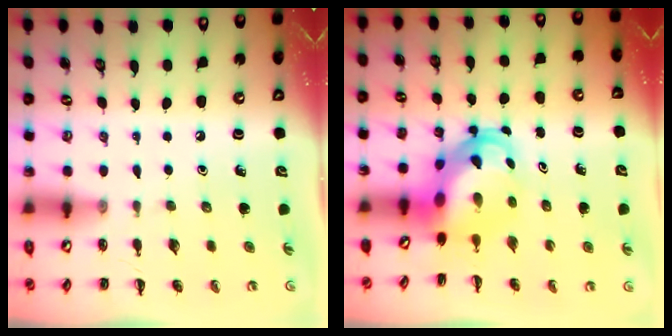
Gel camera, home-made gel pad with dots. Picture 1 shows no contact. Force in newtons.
{"total": 5.2, "press": 4.9, "slide": 1.5}